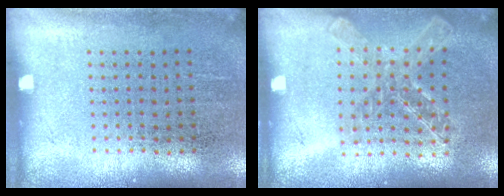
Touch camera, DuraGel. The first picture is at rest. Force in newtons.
{"total": 1.5, "press": 1.3, "slide": 0.6}